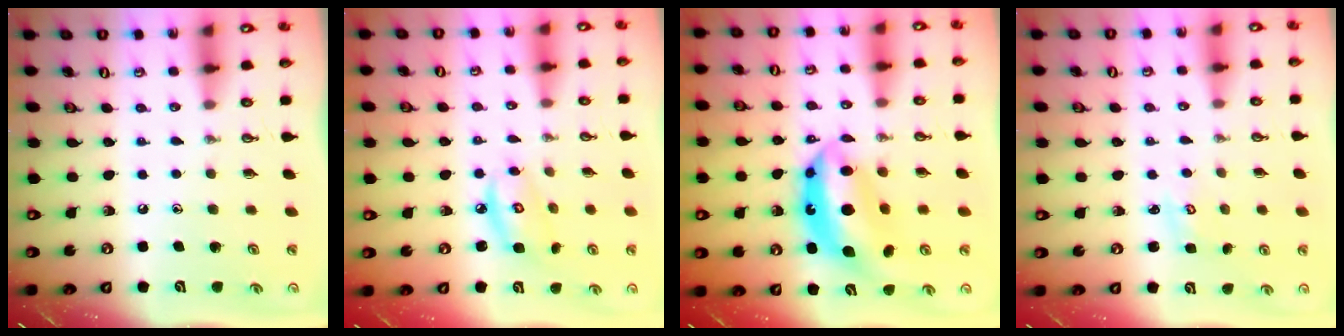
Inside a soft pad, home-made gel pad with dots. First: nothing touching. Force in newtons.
{"total": 7.0, "press": 7.0, "slide": 0.5}
{"total": 13.1, "press": 13.1, "slide": 0.9}
{"total": 1.7, "press": 1.7, "slide": 0.2}